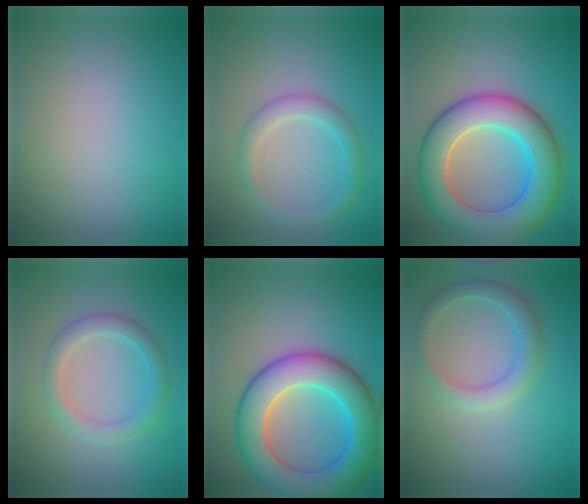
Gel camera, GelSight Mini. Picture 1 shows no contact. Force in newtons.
{"total": 2.4, "press": 2.4, "slide": 0.1}
{"total": 9.3, "press": 9.3, "slide": 0.4}
{"total": 2.7, "press": 2.7, "slide": 0.1}
{"total": 9.5, "press": 9.5, "slide": 0.4}
{"total": 2.9, "press": 2.9, "slide": 0.1}